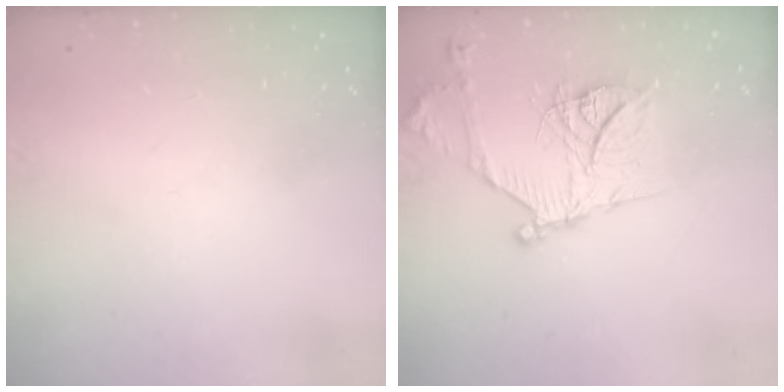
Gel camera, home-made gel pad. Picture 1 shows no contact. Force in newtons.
{"total": 18.9, "press": 18.8, "slide": 1.9}